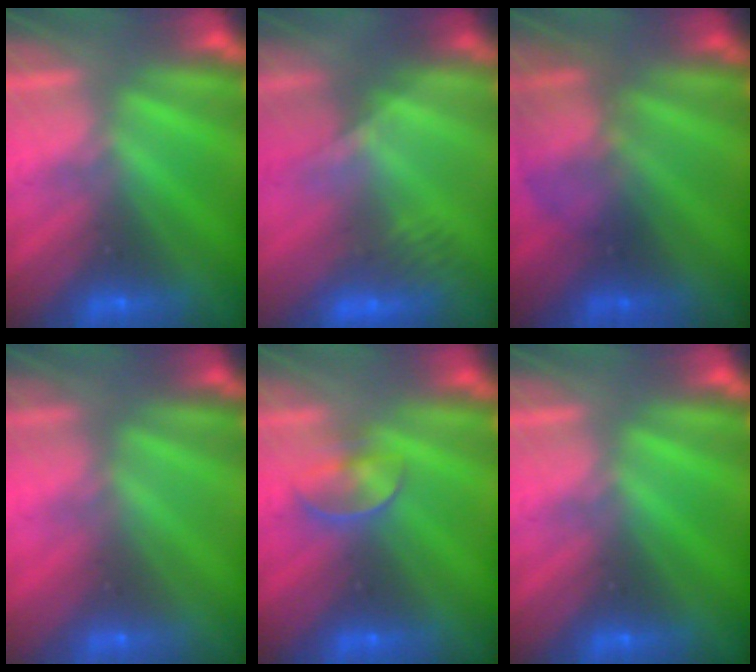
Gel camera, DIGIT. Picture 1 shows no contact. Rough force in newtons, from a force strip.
{"total": 2.4}
{"total": 2.2}
{"total": 2.9}
{"total": 2.3}
{"total": 0.0}